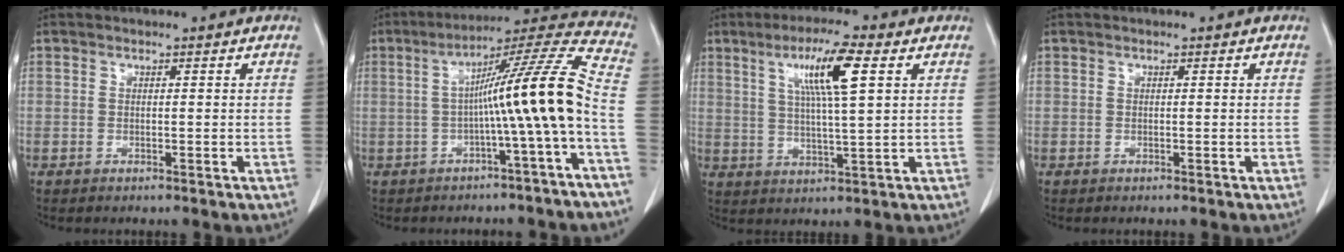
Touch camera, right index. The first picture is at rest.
{"total": 13.7, "force": [-2.3, -1.7, 13.4], "torque": [-0.192, 0.028, -0.043]}
{"total": 9.7, "force": [3.8, 0.3, 8.9], "torque": [-0.163, 0.008, 0.066]}
{"total": 0.0}